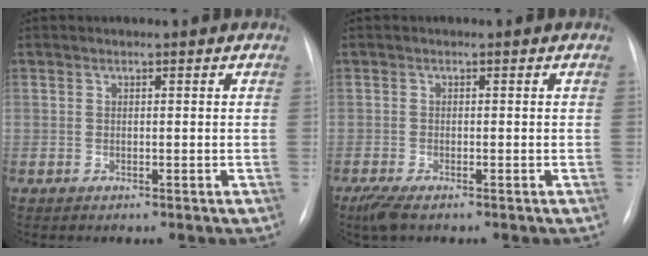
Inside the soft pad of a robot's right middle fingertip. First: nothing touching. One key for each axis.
{"total": 3.4, "fx": -2.4, "fy": 0.8, "fz": 2.2, "tx": -0.050, "ty": -0.012, "tz": -0.041}